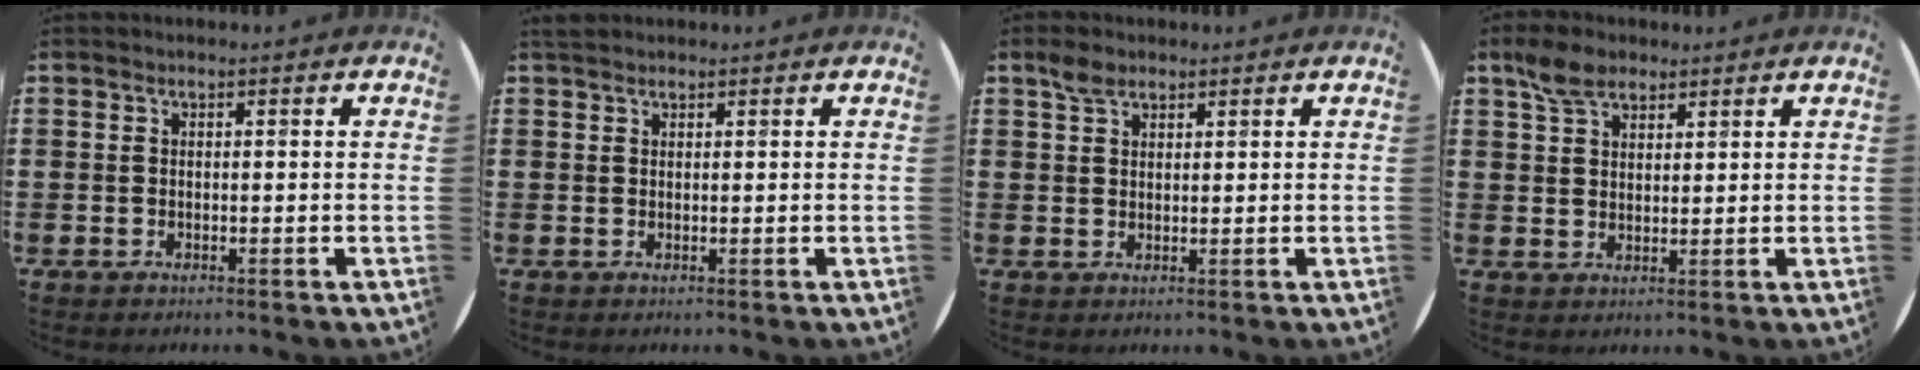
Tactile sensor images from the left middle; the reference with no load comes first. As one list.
[{"total": 1.1, "force": [1.0, 0.4, 0.1], "torque": [0.005, 0.001, 0.017]}, {"total": 2.6, "force": [1.9, 1.5, 1.0], "torque": [-0.013, 0.002, 0.035]}, {"total": 4.6, "force": [3.5, 2.5, 1.7], "torque": [-0.034, 0.003, 0.065]}]